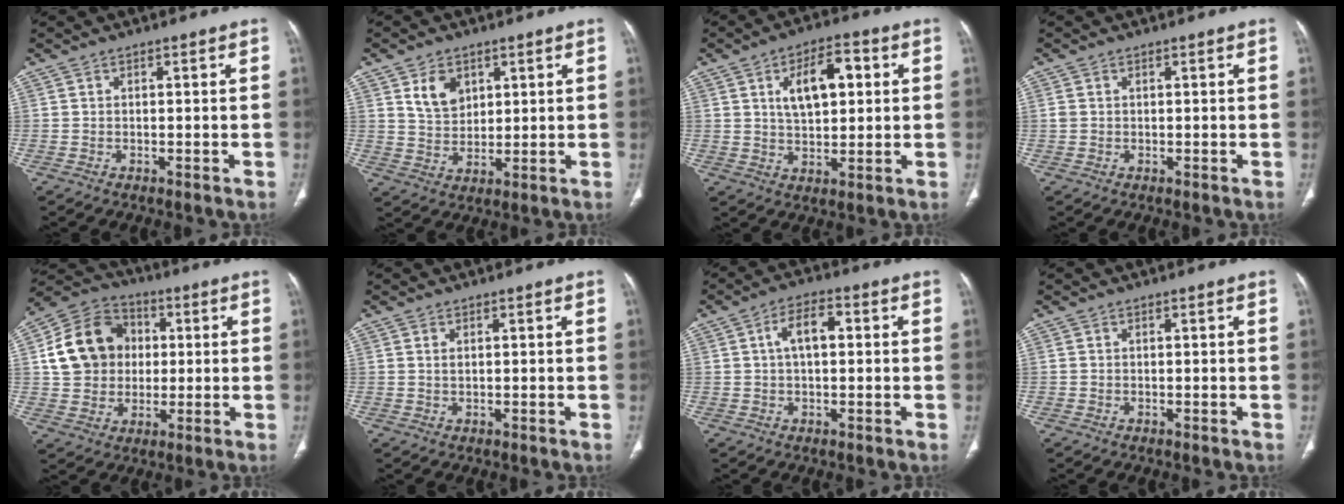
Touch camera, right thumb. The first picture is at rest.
{"total": 6.6, "force": [3.2, 4.6, 3.5], "torque": [-0.040, -0.023, 0.063]}
{"total": 8.1, "force": [2.4, 4.2, 6.5], "torque": [-0.091, -0.001, 0.043]}
{"total": 1.0, "force": [0.2, 0.8, 0.6], "torque": [-0.017, 0.004, 0.006]}
{"total": 15.4, "force": [2.1, 13.1, 7.8], "torque": [-0.122, 0.018, 0.036]}
{"total": 1.1, "force": [0.4, 0.5, 0.9], "torque": [-0.023, 0.002, 0.010]}
{"total": 6.1, "force": [1.0, 3.1, 5.2], "torque": [-0.093, 0.018, 0.011]}
{"total": 0.0}